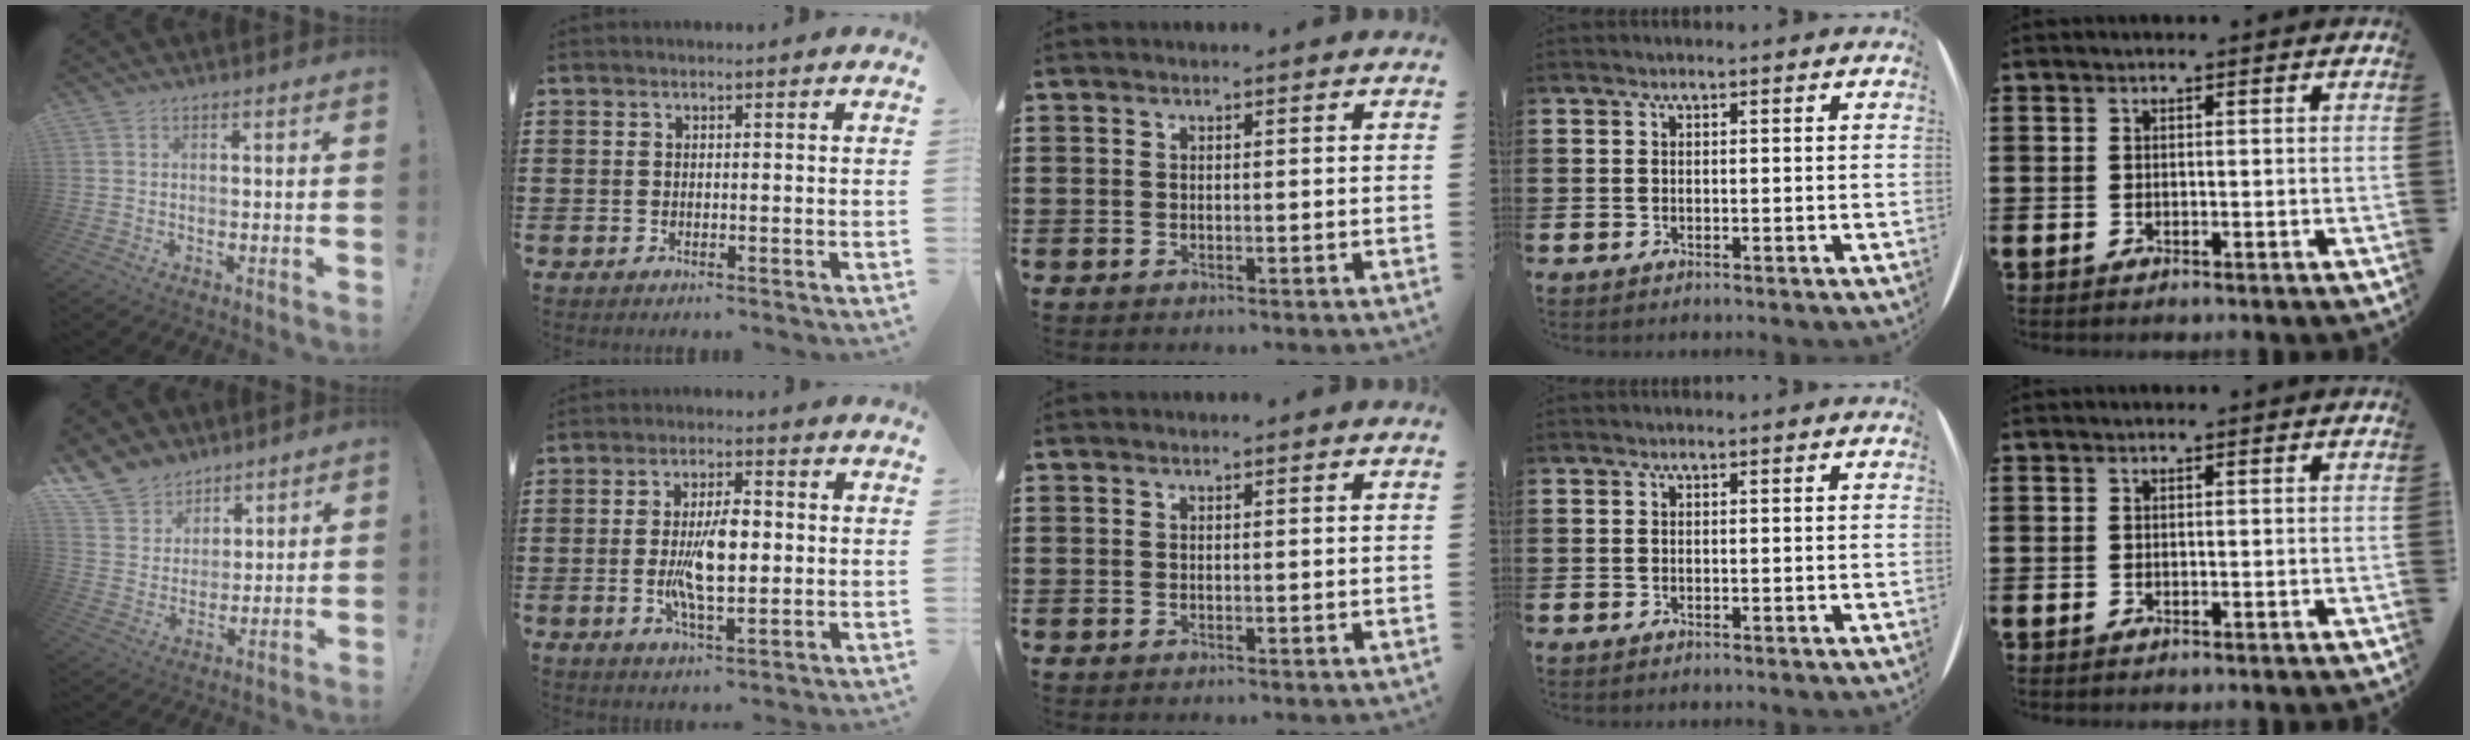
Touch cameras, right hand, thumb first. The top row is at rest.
{"thumb": {"total": 10.8, "force": [8.3, 6.8, 1.6], "torque": [-0.042, -0.066, 0.165]}, "index": {"total": 8.3, "force": [-0.5, 3.1, 7.7], "torque": [-0.163, -0.002, -0.017]}}